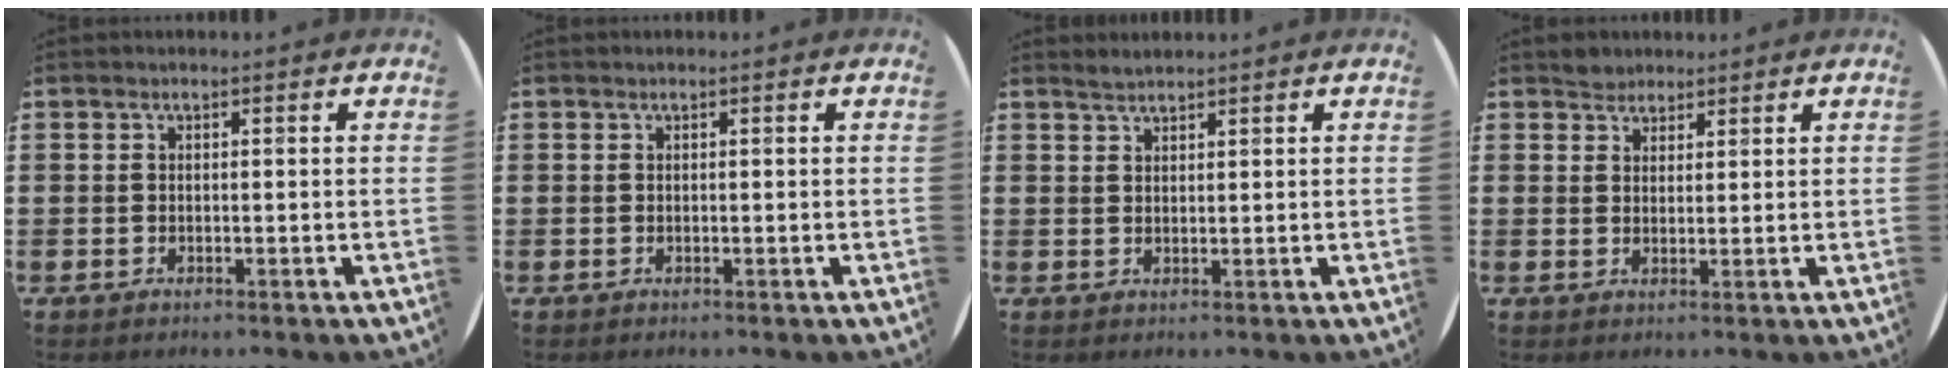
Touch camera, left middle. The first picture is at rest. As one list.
[{"total": 0.0}, {"total": 1.5, "force": [1.5, 0.0, 0.1], "torque": [-0.004, 0.001, 0.028]}, {"total": 2.2, "force": [2.0, 0.9, -0.3], "torque": [0.009, 0.001, 0.040]}]